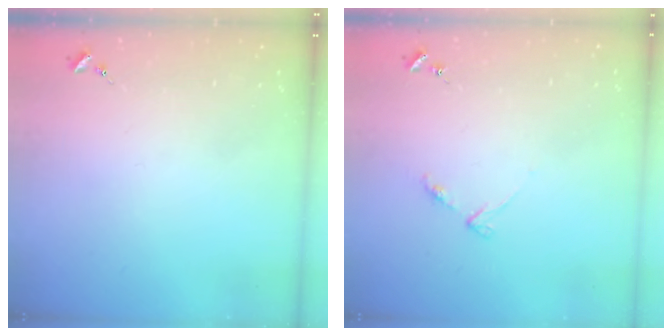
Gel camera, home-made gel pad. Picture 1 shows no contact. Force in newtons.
{"total": 4.0, "press": 4.0, "slide": 0.6}